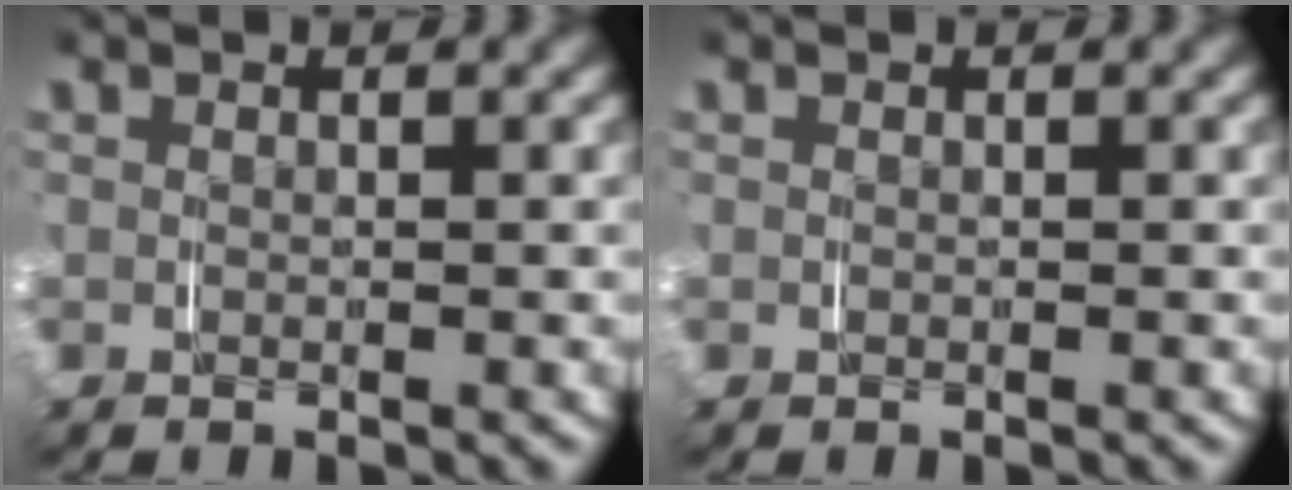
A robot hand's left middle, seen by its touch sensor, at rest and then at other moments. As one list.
[{"total": 0.0}]